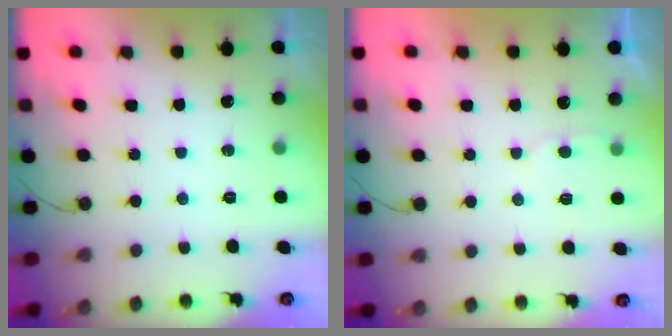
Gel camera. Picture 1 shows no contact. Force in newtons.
{"total": 2.7, "press": 2.7, "slide": 0.3}